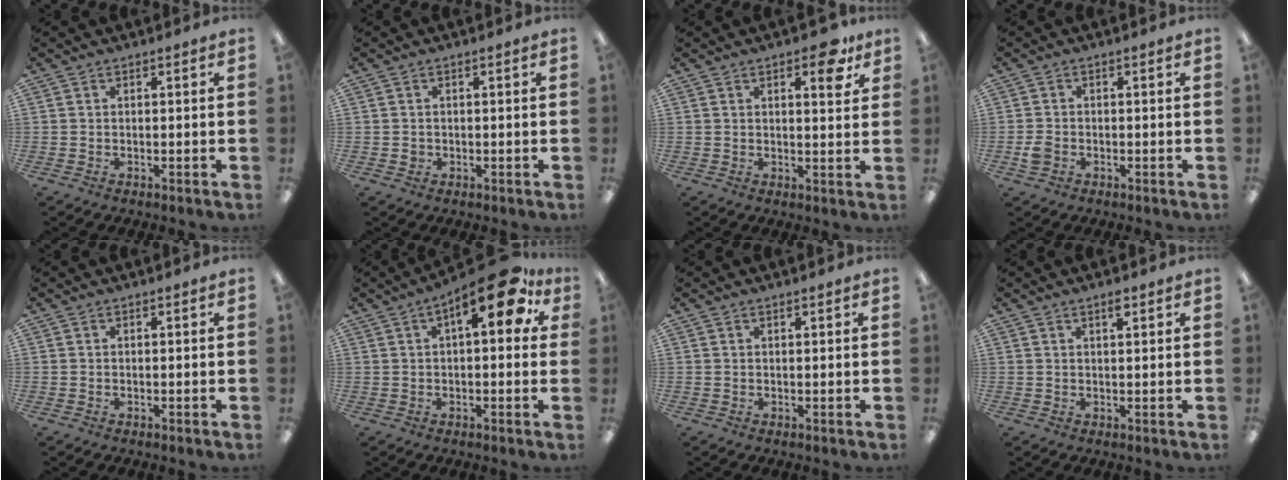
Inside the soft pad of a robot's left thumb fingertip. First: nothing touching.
{"total": 1.2, "force": [-0.2, 1.1, 0.4], "torque": [-0.010, 0.004, -0.005]}
{"total": 7.7, "force": [4.6, 3.0, 5.4], "torque": [-0.062, -0.022, 0.070]}
{"total": 2.6, "force": [-0.9, 2.0, 1.4], "torque": [-0.024, 0.005, -0.016]}
{"total": 0.0}
{"total": 14.7, "force": [6.6, 5.5, 11.9], "torque": [-0.158, -0.025, 0.098]}
{"total": 0.8, "force": [0.6, 0.2, 0.5], "torque": [-0.011, 0.001, 0.010]}
{"total": 2.3, "force": [1.6, 0.5, 1.5], "torque": [-0.025, -0.001, 0.026]}